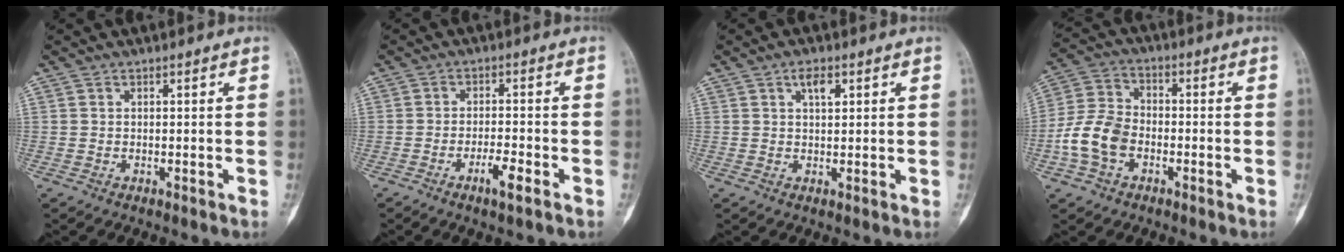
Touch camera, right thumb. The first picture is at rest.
{"total": 4.2, "force": [-2.3, 0.8, 3.5], "torque": [-0.066, 0.010, -0.043]}
{"total": 3.0, "force": [1.5, 1.4, 2.1], "torque": [-0.031, -0.003, 0.025]}
{"total": 9.8, "force": [-3.1, 6.8, 6.4], "torque": [-0.125, 0.028, -0.066]}